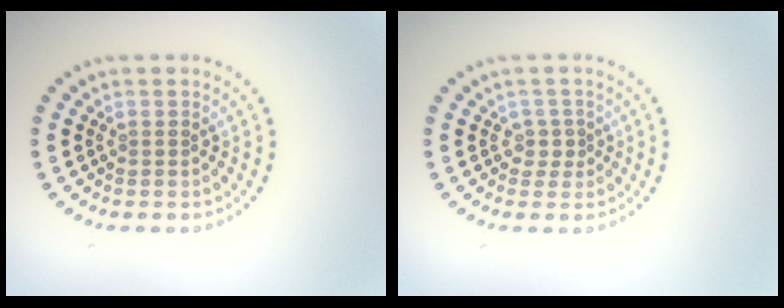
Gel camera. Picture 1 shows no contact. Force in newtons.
{"total": 1.3, "press": 0.8, "slide": 0.9}